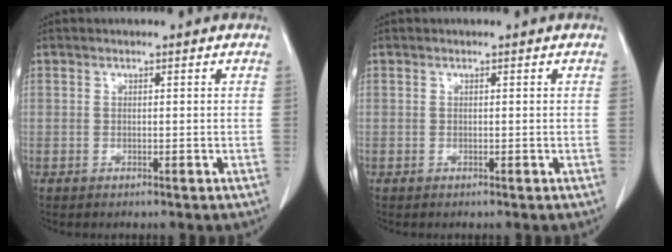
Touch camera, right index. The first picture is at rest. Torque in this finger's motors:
{"motor_torque": [0.00, 0.00, 0.00, 0.00]}